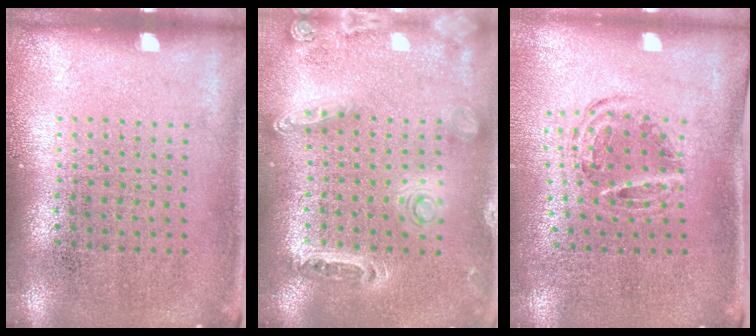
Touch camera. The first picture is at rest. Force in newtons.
{"total": 1.4, "press": 1.3, "slide": 0.3}
{"total": 0.9, "press": 0.9, "slide": 0.2}